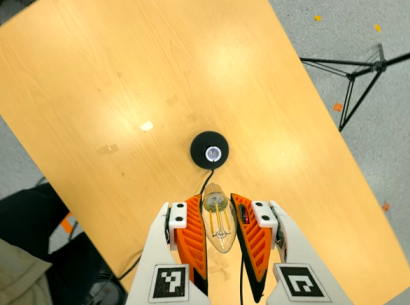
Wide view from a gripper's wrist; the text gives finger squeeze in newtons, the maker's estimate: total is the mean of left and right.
{"total": 20.5, "left": 22.3, "right": 18.7}